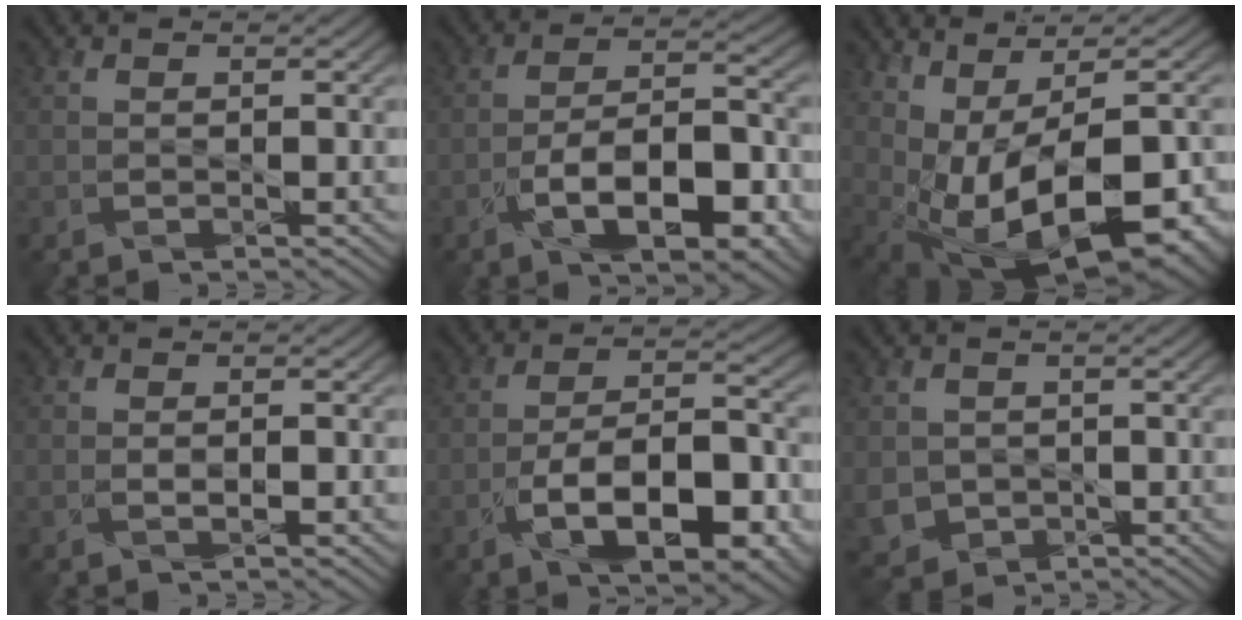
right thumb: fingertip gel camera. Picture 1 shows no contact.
{"total": 11.2, "force": [-4.9, 4.7, 8.9], "torque": [-0.153, -0.001, -0.084]}
{"total": 15.5, "force": [-1.9, 7.1, 13.7], "torque": [-0.195, -0.017, 0.005]}
{"total": 1.1, "force": [-0.7, 0.2, 0.9], "torque": [-0.021, -0.001, -0.013]}
{"total": 12.4, "force": [-5.4, 5.2, 9.9], "torque": [-0.171, -0.003, -0.091]}
{"total": 3.7, "force": [-0.6, 3.5, 1.2], "torque": [-0.053, -0.021, -0.013]}